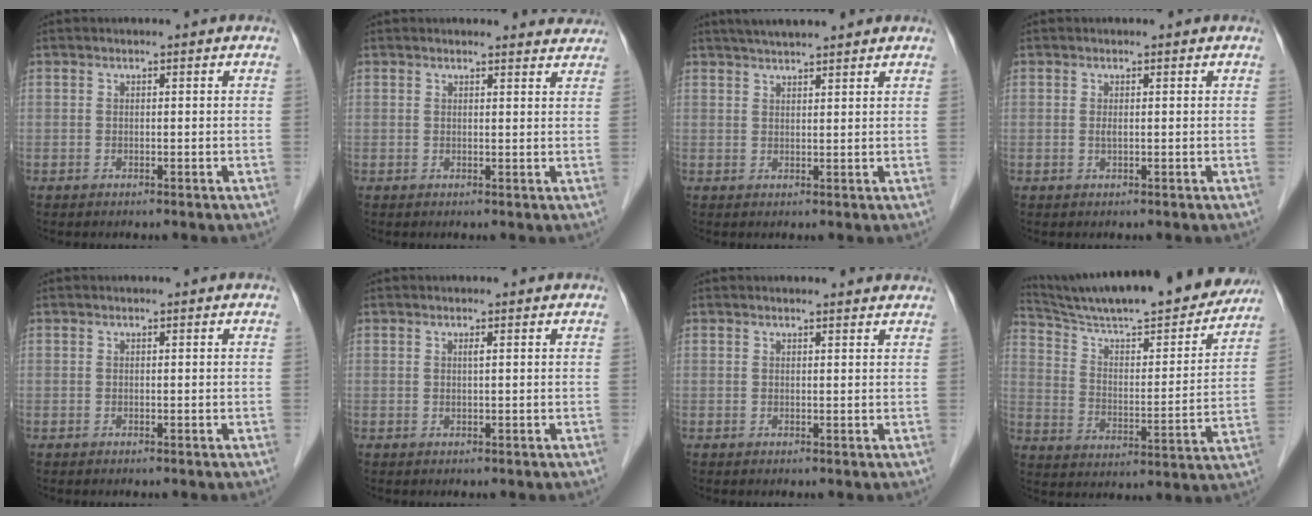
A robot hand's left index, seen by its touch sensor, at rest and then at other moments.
{"total": 4.7, "force": [4.6, 0.9, 0.1], "torque": [0.004, -0.006, 0.033]}
{"total": 6.2, "force": [5.6, 0.4, 2.8], "torque": [-0.043, 0.030, 0.086]}
{"total": 0.7, "force": [0.0, 0.2, 0.6], "torque": [-0.016, -0.002, 0.001]}
{"total": 0.0}
{"total": 0.7, "force": [0.2, 0.0, 0.6], "torque": [-0.013, -0.001, 0.004]}
{"total": 3.5, "force": [3.4, 0.5, 0.5], "torque": [-0.011, 0.004, 0.029]}
{"total": 26.8, "force": [24.0, 3.3, 11.5], "torque": [-0.188, -0.033, 0.336]}